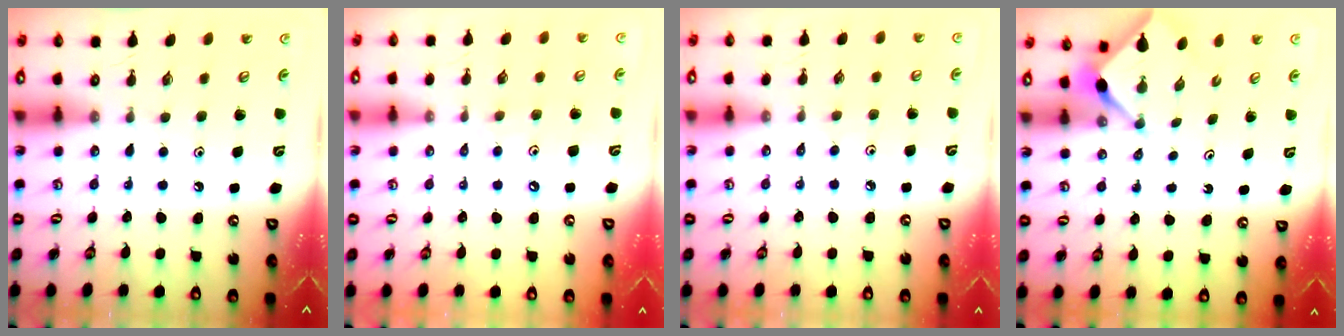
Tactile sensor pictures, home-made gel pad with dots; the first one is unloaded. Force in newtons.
{"total": 2.5, "press": 2.5, "slide": 0.5}
{"total": 2.6, "press": 2.5, "slide": 0.5}
{"total": 3.0, "press": 2.9, "slide": 0.4}